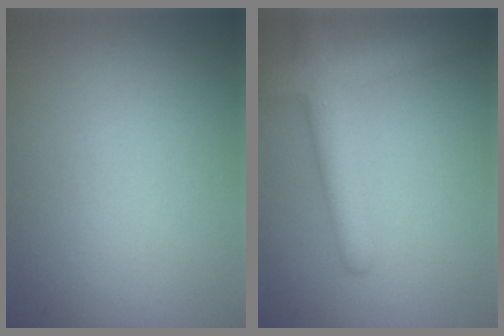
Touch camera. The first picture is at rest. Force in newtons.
{"total": 4.2, "press": 4.2, "slide": 0.2}